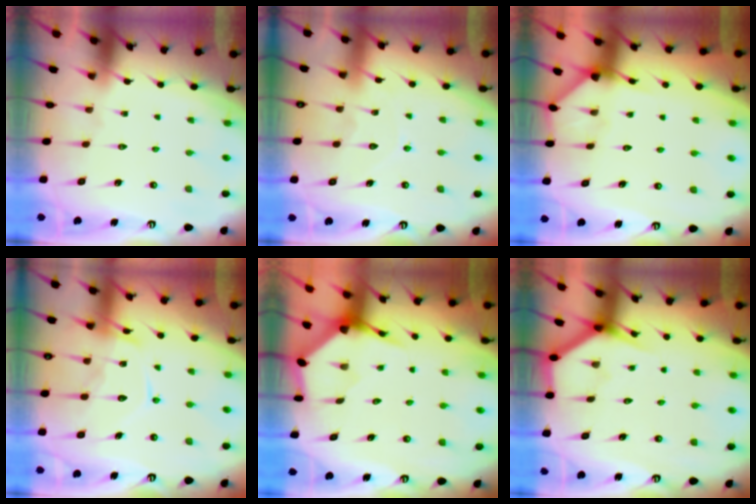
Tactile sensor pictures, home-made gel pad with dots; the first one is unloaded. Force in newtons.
{"total": 6.5, "press": 6.5, "slide": 0.8}
{"total": 4.8, "press": 4.8, "slide": 0.3}
{"total": 15.6, "press": 15.5, "slide": 1.2}
{"total": 4.0, "press": 4.0, "slide": 0.4}
{"total": 3.7, "press": 3.7, "slide": 0.3}